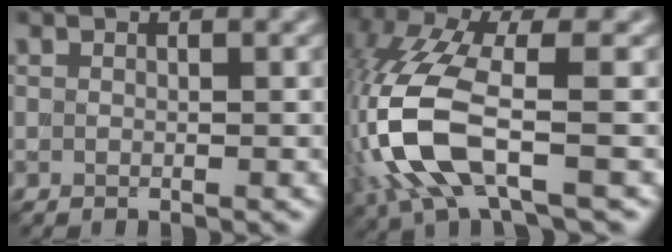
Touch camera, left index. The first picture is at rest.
{"total": 10.1, "force": [-2.7, 3.5, 9.0], "torque": [-0.223, 0.002, -0.061]}